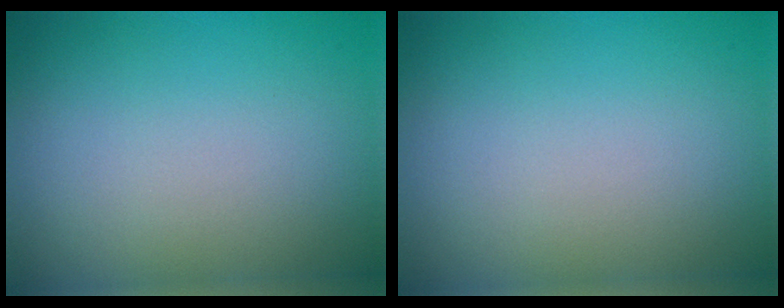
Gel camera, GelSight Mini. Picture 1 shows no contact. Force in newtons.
{"total": 0.0}